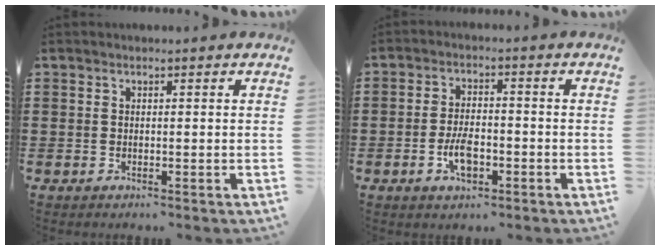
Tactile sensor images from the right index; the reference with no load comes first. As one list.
[{"total": 5.1, "force": [-1.9, 2.4, 4.1], "torque": [-0.090, 0.001, -0.038]}]